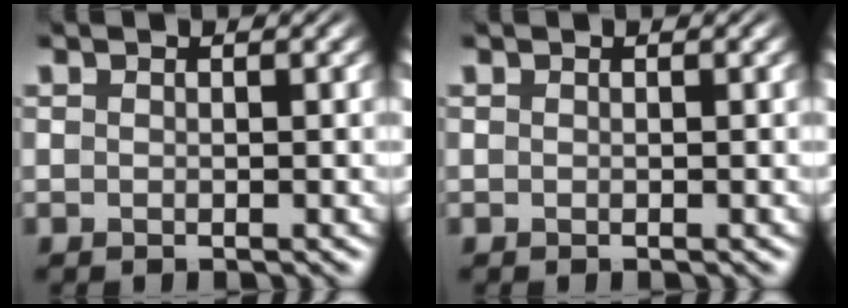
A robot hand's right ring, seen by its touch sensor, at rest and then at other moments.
{"total": 0.0}